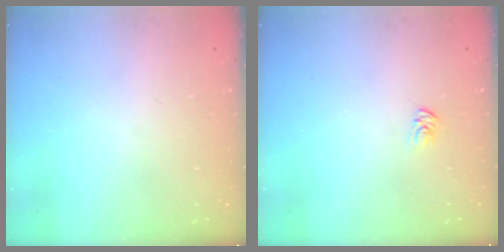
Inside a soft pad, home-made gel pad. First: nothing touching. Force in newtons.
{"total": 2.6, "press": 2.6, "slide": 0.3}